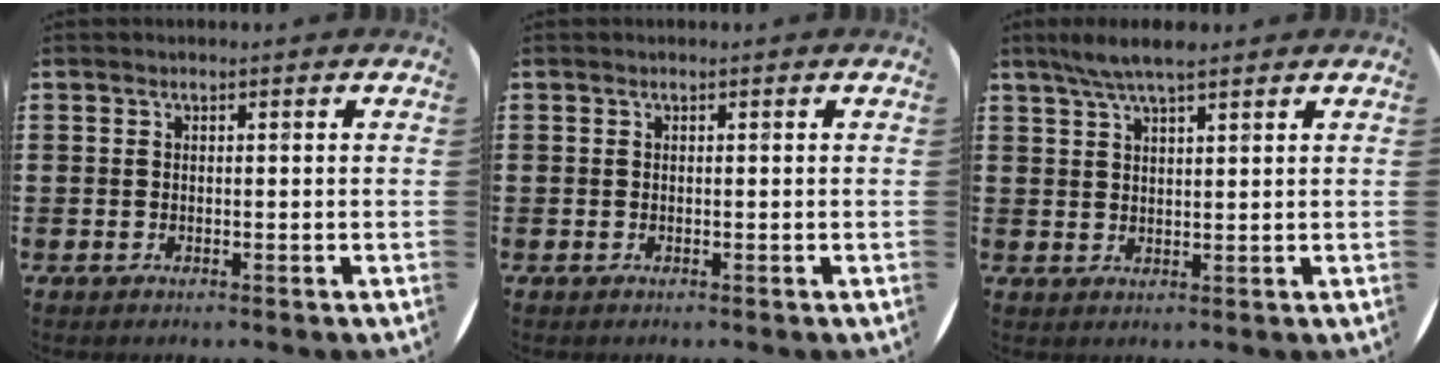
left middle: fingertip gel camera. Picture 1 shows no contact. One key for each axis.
{"total": 0.0}
{"total": 4.8, "fx": 3.8, "fy": 0.8, "fz": 2.8, "tx": -0.061, "ty": 0.001, "tz": 0.068}